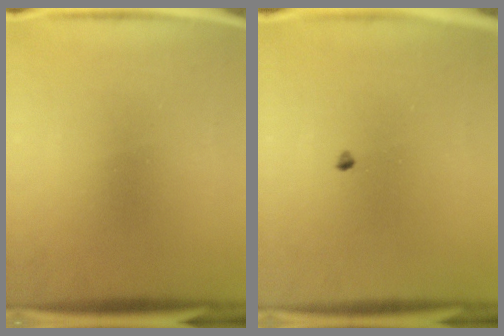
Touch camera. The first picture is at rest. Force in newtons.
{"total": 0.7}